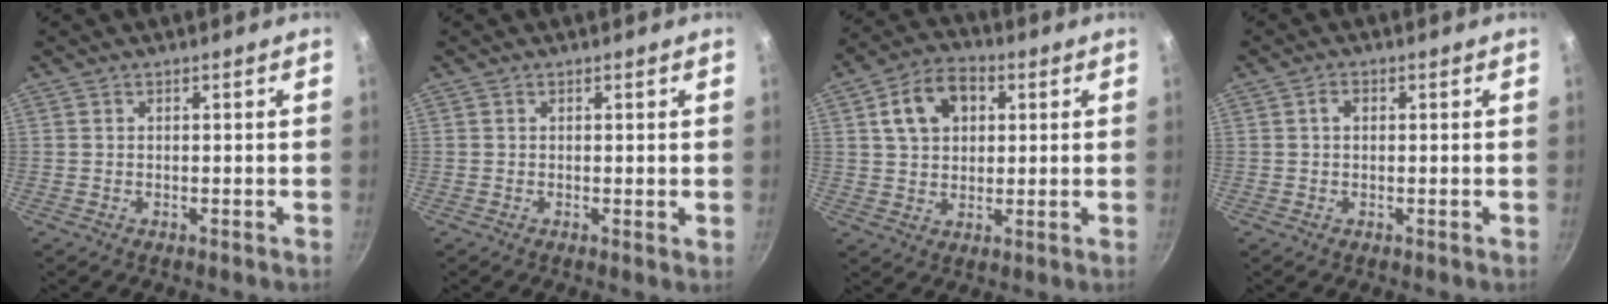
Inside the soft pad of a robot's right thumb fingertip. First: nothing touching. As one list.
[{"total": 0.6, "force": [0.3, 0.3, 0.5], "torque": [-0.007, -0.004, 0.001]}, {"total": 10.5, "force": [3.2, 7.5, 6.6], "torque": [-0.093, 0.011, 0.045]}, {"total": 1.7, "force": [0.3, 1.2, 1.2], "torque": [-0.018, 0.004, 0.003]}]